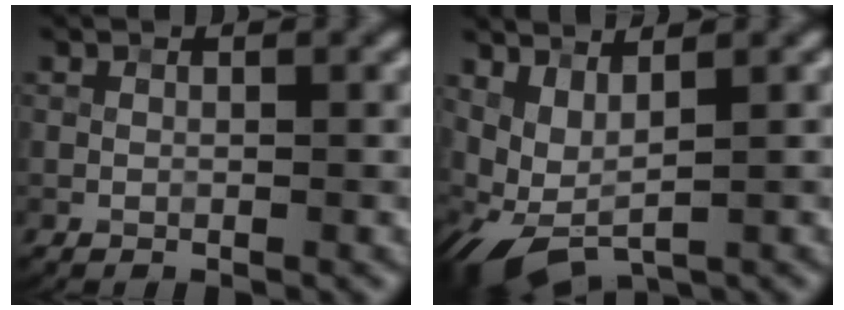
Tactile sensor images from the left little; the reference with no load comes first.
{"total": 4.4, "force": [0.6, 2.0, 3.9], "torque": [-0.101, -0.006, 0.019]}